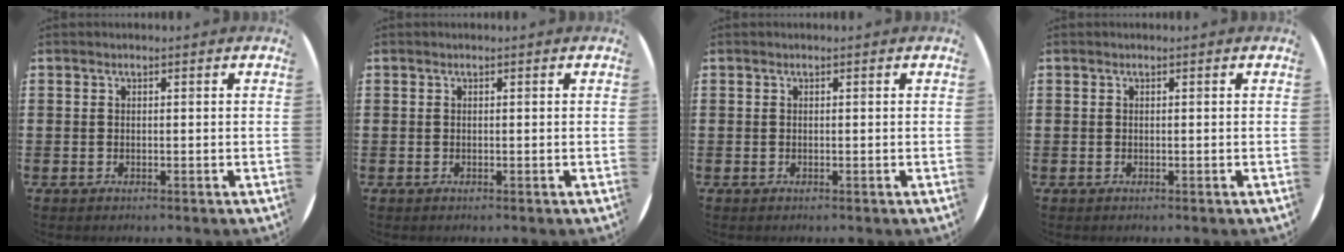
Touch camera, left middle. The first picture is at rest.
{"total": 0.0}
{"total": 0.0}
{"total": 0.0}